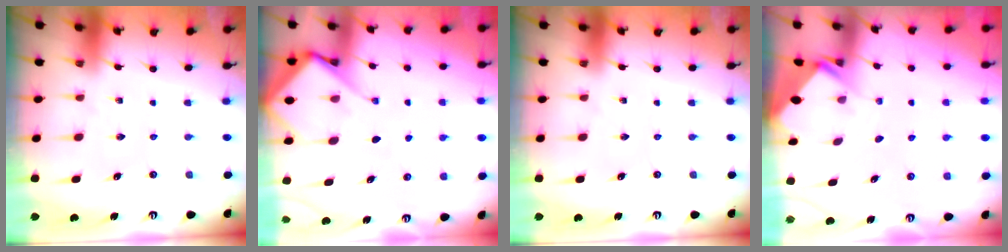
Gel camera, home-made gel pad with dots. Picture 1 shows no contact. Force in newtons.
{"total": 8.7, "press": 8.6, "slide": 0.9}
{"total": 0.0}
{"total": 2.7, "press": 2.7, "slide": 0.2}